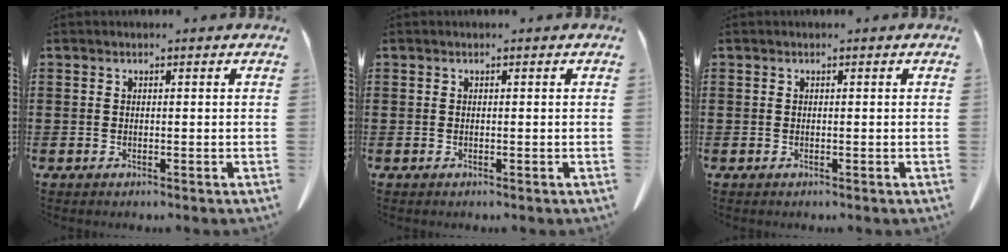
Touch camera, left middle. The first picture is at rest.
{"total": 0.0}
{"total": 0.0}